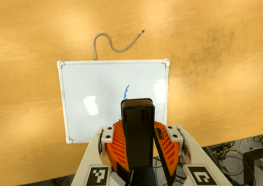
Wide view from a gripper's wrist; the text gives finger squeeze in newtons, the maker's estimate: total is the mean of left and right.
{"total": 8.3, "left": 9.2, "right": 7.3}